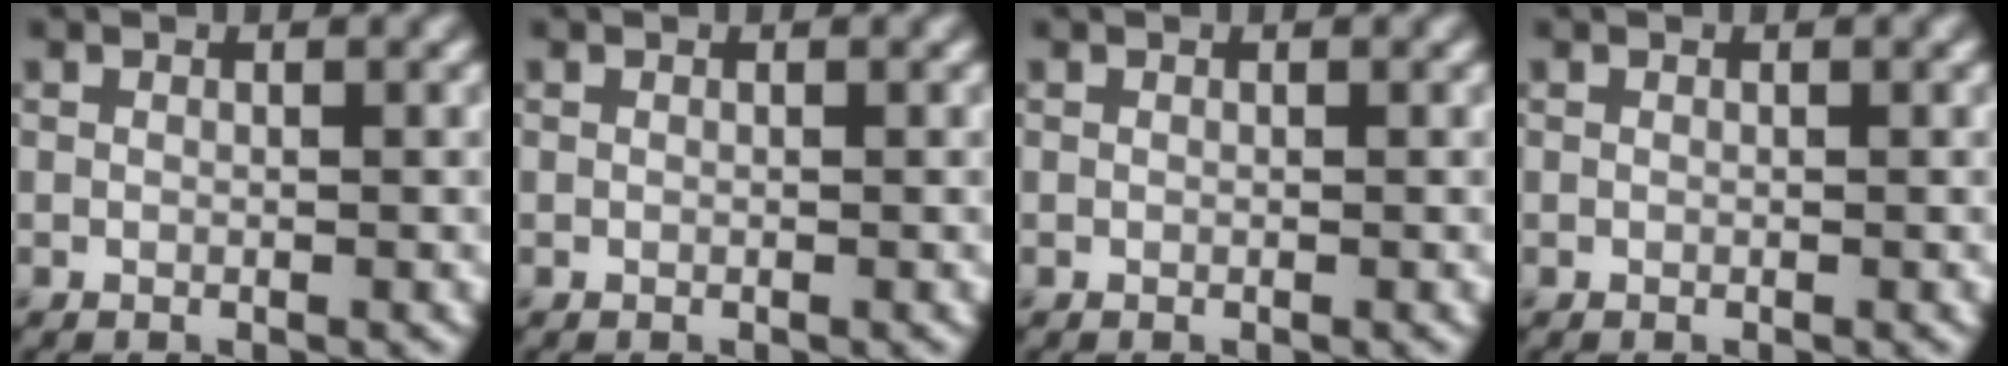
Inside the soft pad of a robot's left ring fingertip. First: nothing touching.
{"total": 0.0}
{"total": 0.0}
{"total": 0.0}